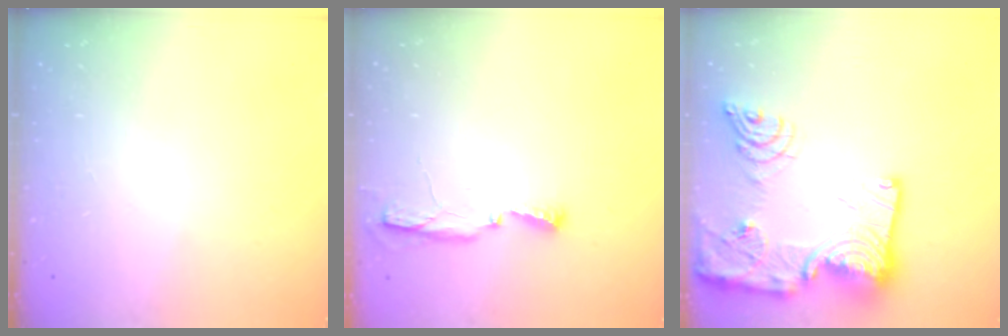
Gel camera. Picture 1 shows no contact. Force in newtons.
{"total": 5.0, "press": 4.9, "slide": 0.9}
{"total": 25.2, "press": 25.1, "slide": 2.6}